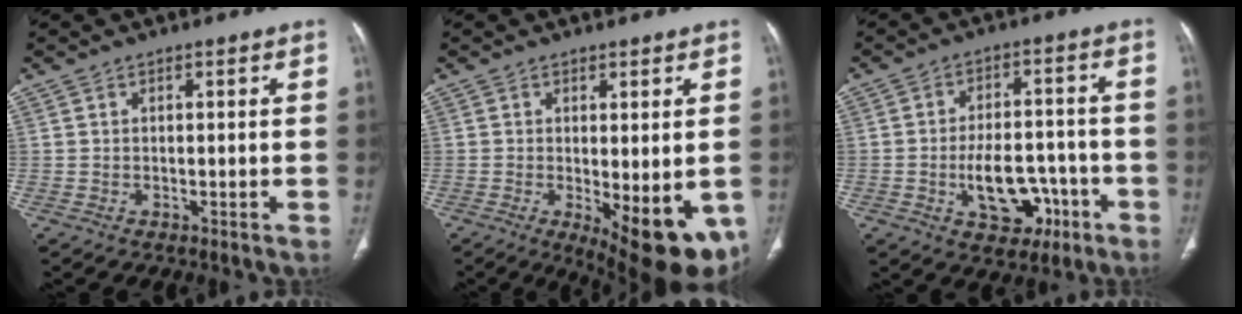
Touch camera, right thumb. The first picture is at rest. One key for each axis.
{"total": 13.4, "fx": -3.9, "fy": 4.9, "fz": 11.8, "tx": -0.136, "ty": -0.023, "tz": -0.038}
{"total": 11.1, "fx": -4.2, "fy": 7.0, "fz": 7.6, "tx": -0.098, "ty": 0.039, "tz": -0.058}